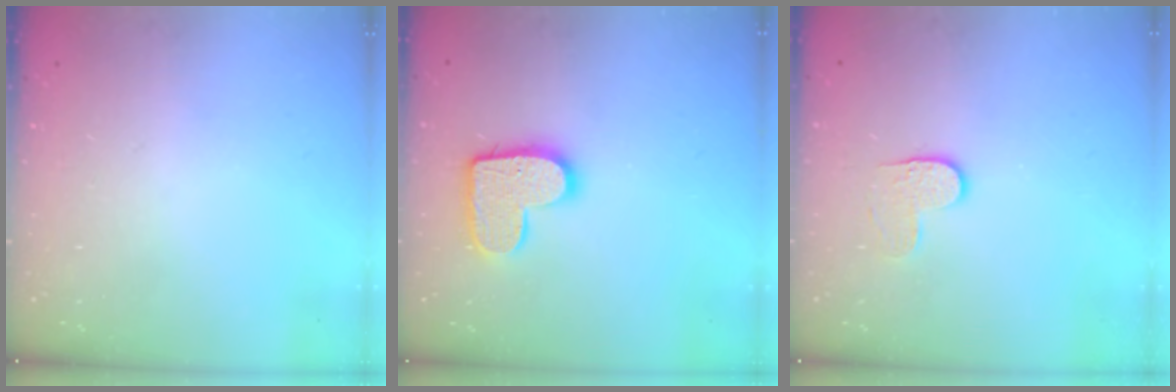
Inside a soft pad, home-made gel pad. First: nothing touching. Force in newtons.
{"total": 13.5, "press": 13.5, "slide": 0.8}
{"total": 4.0, "press": 4.0, "slide": 0.4}